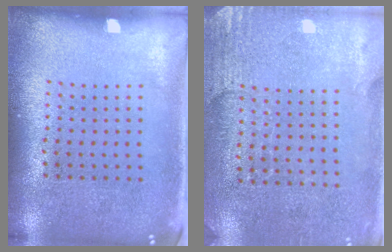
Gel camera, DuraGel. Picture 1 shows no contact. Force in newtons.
{"total": 2.8, "press": 2.5, "slide": 1.3}